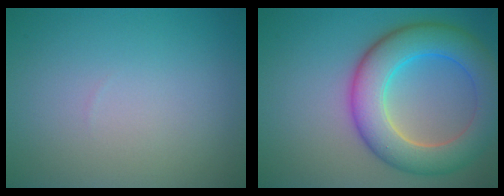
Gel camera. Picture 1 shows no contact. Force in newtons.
{"total": 8.2, "press": 8.1, "slide": 0.3}